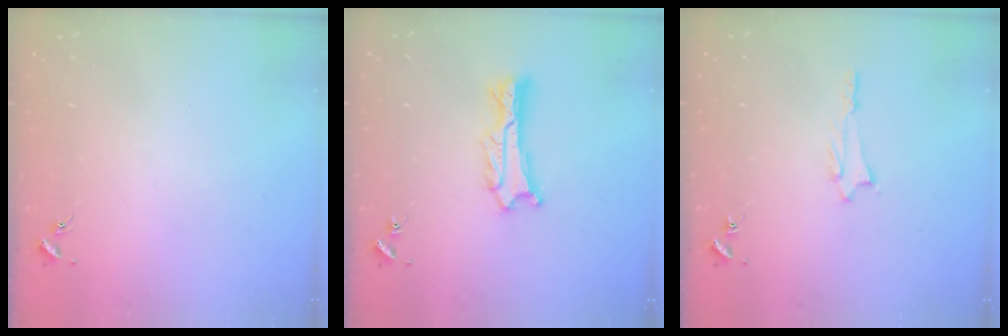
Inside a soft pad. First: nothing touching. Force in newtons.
{"total": 1.8, "press": 1.8, "slide": 0.2}
{"total": 1.4, "press": 1.4, "slide": 0.2}